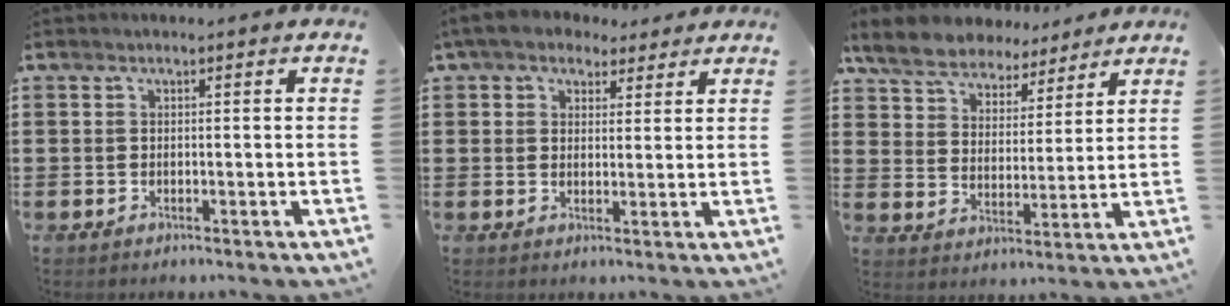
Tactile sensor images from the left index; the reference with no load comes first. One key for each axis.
{"total": 5.0, "fx": 3.9, "fy": 2.5, "fz": 1.8, "tx": -0.052, "ty": 0.005, "tz": 0.074}
{"total": 7.2, "fx": 6.5, "fy": 2.6, "fz": 1.9, "tx": -0.072, "ty": -0.025, "tz": 0.117}